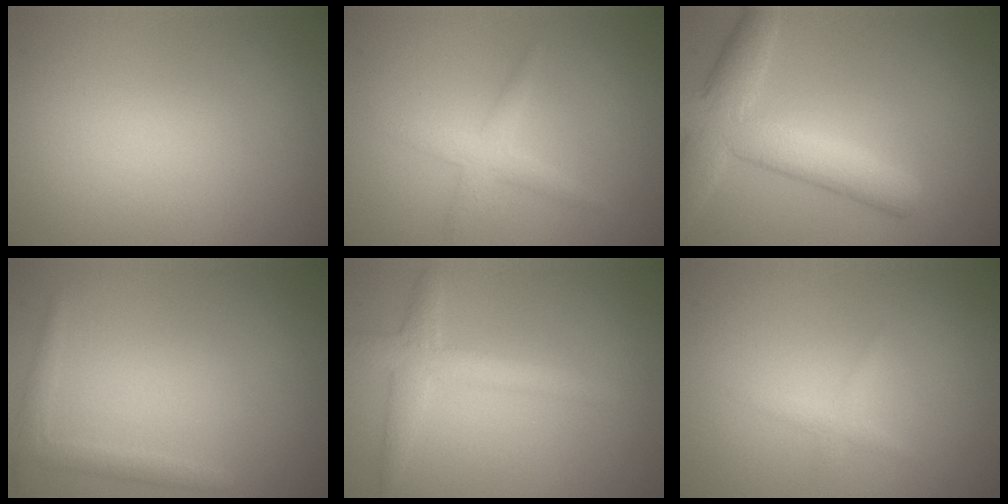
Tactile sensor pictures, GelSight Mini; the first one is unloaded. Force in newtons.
{"total": 1.9, "press": 1.9, "slide": 0.0}
{"total": 6.1, "press": 6.1, "slide": 0.3}
{"total": 1.5, "press": 1.5, "slide": 0.1}
{"total": 3.0, "press": 3.0, "slide": 0.0}
{"total": 1.0, "press": 1.0, "slide": 0.1}